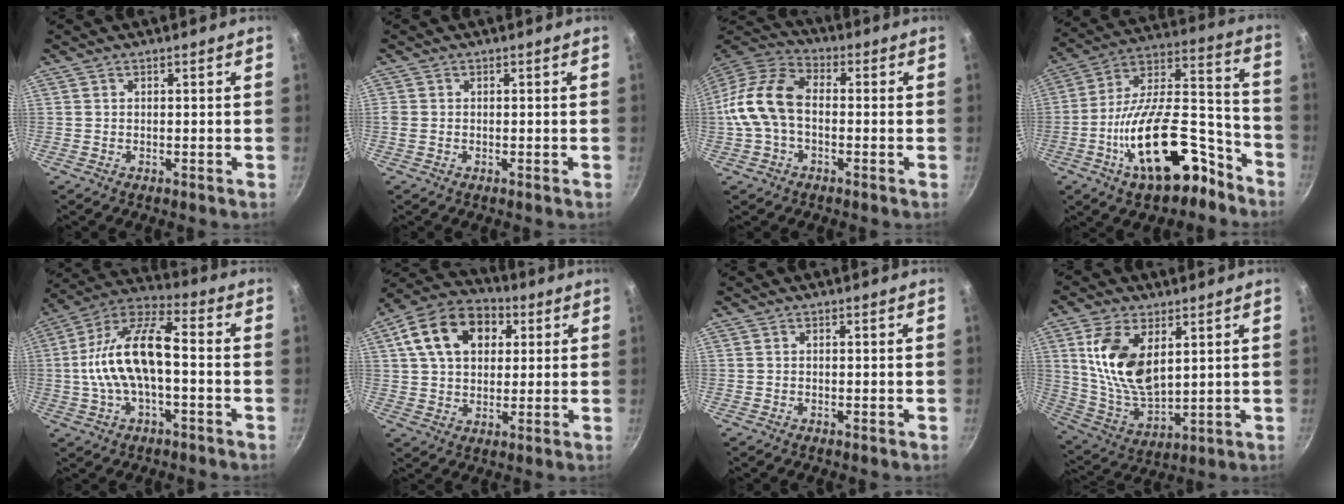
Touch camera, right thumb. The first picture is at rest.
{"total": 1.1, "force": [-0.2, 0.9, 0.6], "torque": [-0.012, 0.002, -0.005]}
{"total": 13.2, "force": [-1.2, 8.4, 10.1], "torque": [-0.185, 0.040, -0.040]}
{"total": 23.8, "force": [-12.0, 11.0, 17.3], "torque": [-0.235, 0.095, -0.189]}
{"total": 15.9, "force": [-1.3, 7.1, 14.2], "torque": [-0.254, 0.041, -0.038]}
{"total": 15.6, "force": [4.9, 10.9, 10.1], "torque": [-0.155, 0.017, 0.069]}
{"total": 0.0}
{"total": 14.7, "force": [4.6, 8.0, 11.5], "torque": [-0.209, -0.031, 0.101]}